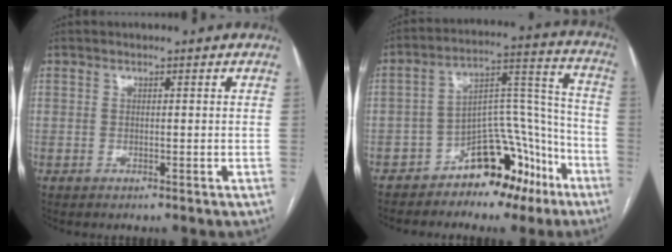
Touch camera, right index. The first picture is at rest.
{"total": 13.1, "force": [-8.5, 6.4, 7.5], "torque": [-0.101, 0.061, -0.128]}